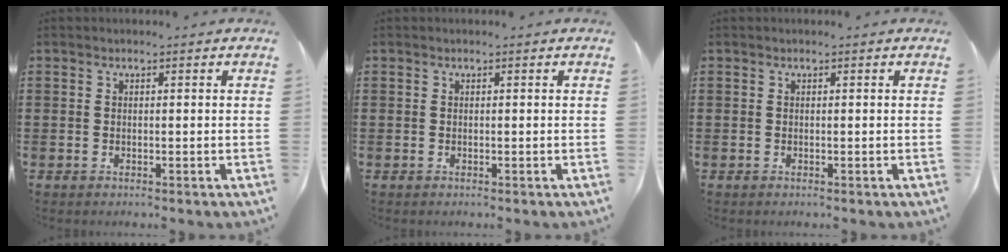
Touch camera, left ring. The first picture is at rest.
{"total": 0.0}
{"total": 0.0}